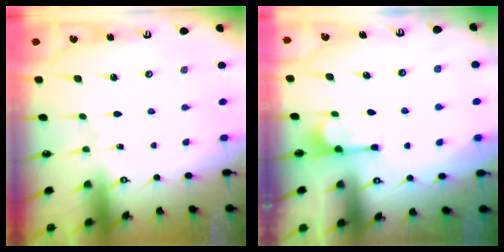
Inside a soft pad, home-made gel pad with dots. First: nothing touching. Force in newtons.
{"total": 1.3, "press": 1.1, "slide": 0.6}